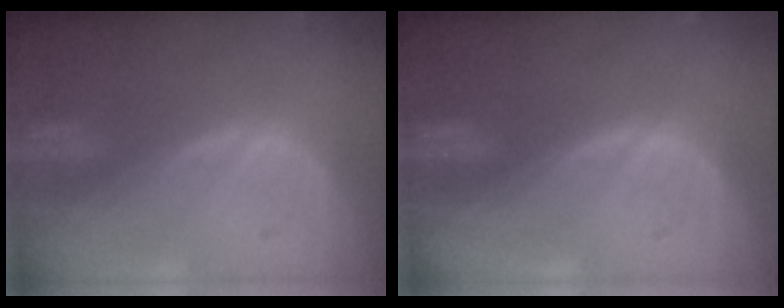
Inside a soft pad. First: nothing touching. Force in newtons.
{"total": 0.0}